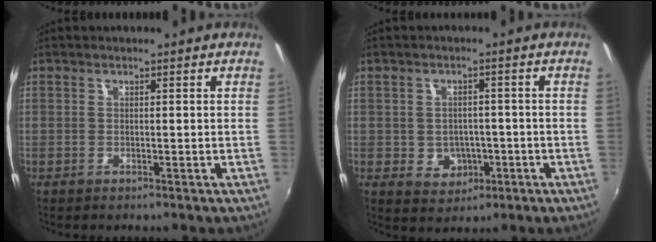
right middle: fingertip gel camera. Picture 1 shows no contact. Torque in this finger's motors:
{"motor_torque": [0.56, -0.59, 0.12, 0.01]}